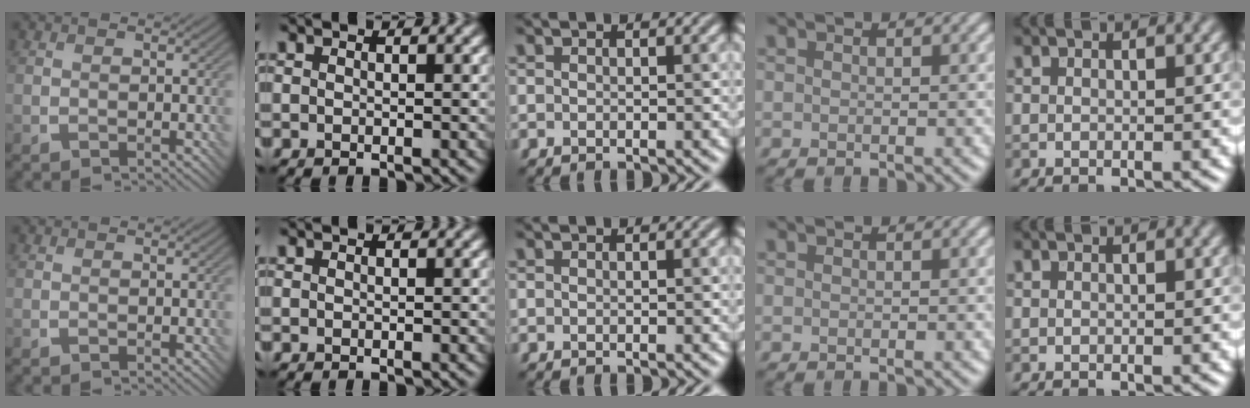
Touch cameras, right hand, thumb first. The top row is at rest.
{}